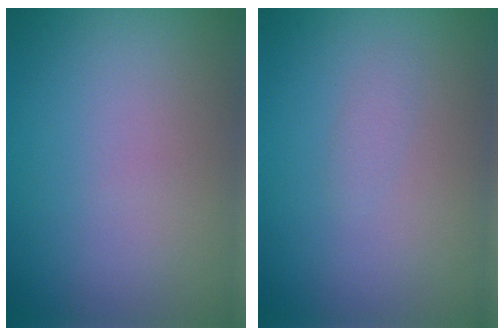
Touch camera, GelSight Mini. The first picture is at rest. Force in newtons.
{"total": 0.7, "press": 0.7, "slide": 0.1}